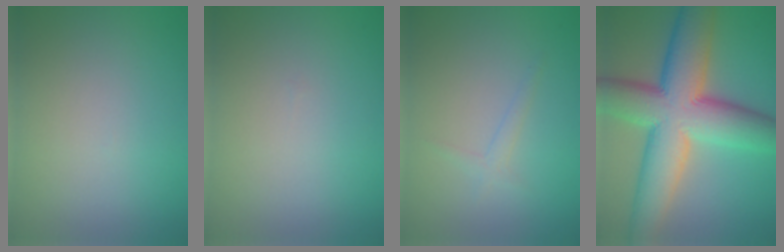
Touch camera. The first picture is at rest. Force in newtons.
{"total": 0.0}
{"total": 1.0, "press": 1.0, "slide": 0.1}
{"total": 13.3, "press": 13.3, "slide": 0.3}